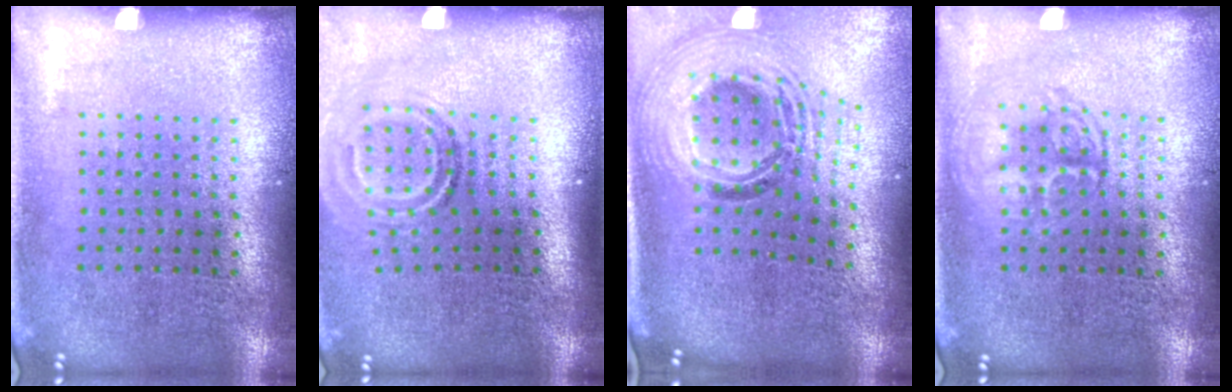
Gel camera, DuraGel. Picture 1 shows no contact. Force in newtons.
{"total": 1.9, "press": 1.2, "slide": 1.5}
{"total": 2.1, "press": 1.6, "slide": 1.3}
{"total": 1.3, "press": 1.3, "slide": 0.1}